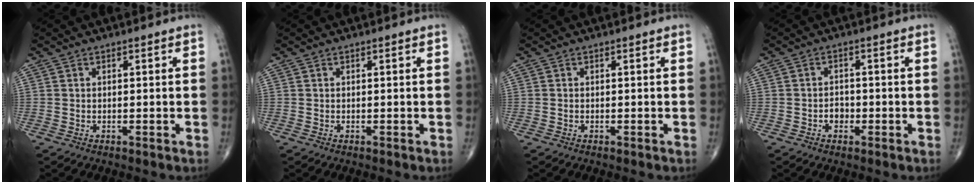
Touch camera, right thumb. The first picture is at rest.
{"total": 0.0}
{"total": 0.0}
{"total": 2.3, "force": [-0.9, 1.8, 1.2], "torque": [-0.008, 0.008, -0.018]}